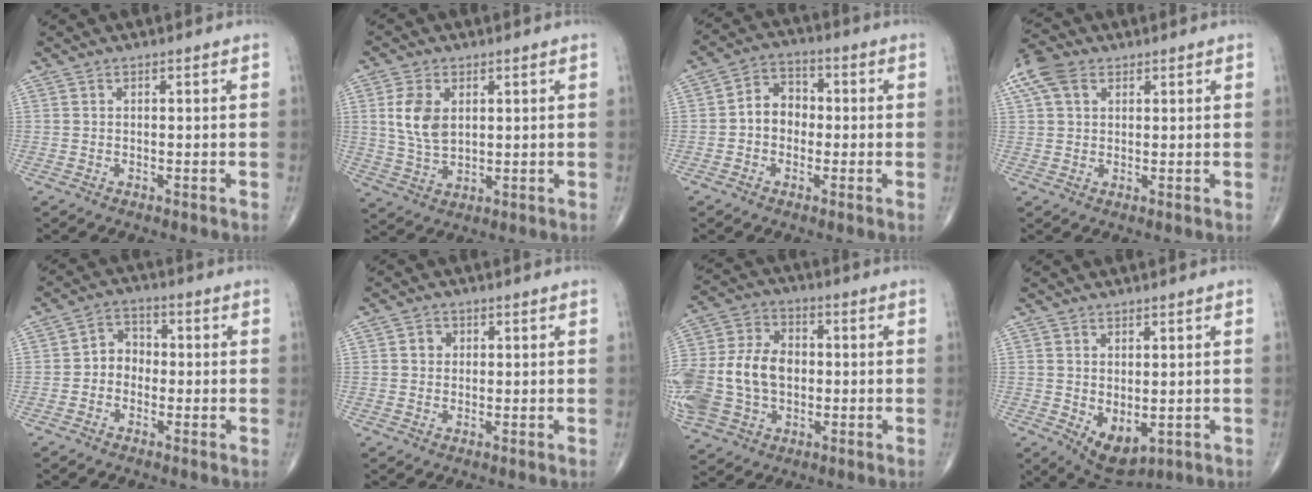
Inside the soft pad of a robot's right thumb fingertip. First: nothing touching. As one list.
[{"total": 7.8, "force": [2.0, 4.8, 5.8], "torque": [-0.110, -0.008, 0.045]}, {"total": 6.7, "force": [-0.6, 5.4, 3.9], "torque": [-0.039, 0.026, -0.026]}, {"total": 7.3, "force": [3.3, 4.9, 4.4], "torque": [-0.096, 0.017, 0.060]}, {"total": 4.9, "force": [-0.9, 4.1, 2.5], "torque": [-0.016, 0.022, -0.031]}, {"total": 2.2, "force": [0.4, 2.0, 0.8], "torque": [-0.001, 0.002, 0.004]}, {"total": 24.5, "force": [-1.9, 18.4, 16.1], "torque": [-0.389, 0.028, -0.022]}, {"total": 6.7, "force": [-1.0, 3.8, 5.4], "torque": [-0.071, -0.009, 0.005]}]